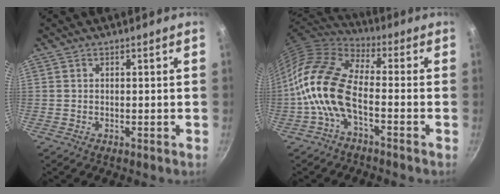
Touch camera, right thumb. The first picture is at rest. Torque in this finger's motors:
{"motor_torque": [-0.52, 1.52, 2.04, -0.74, 0.69]}